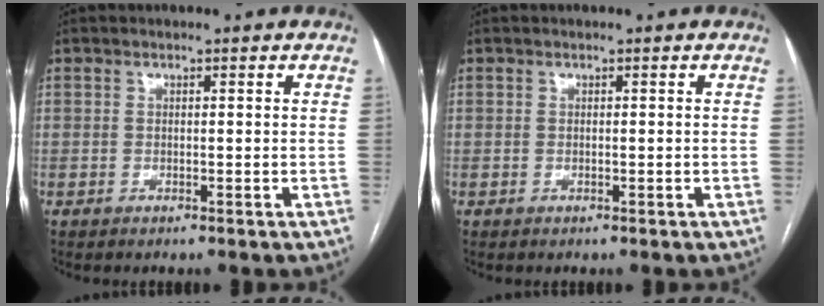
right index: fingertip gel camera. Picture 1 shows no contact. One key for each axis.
{"total": 0.0}